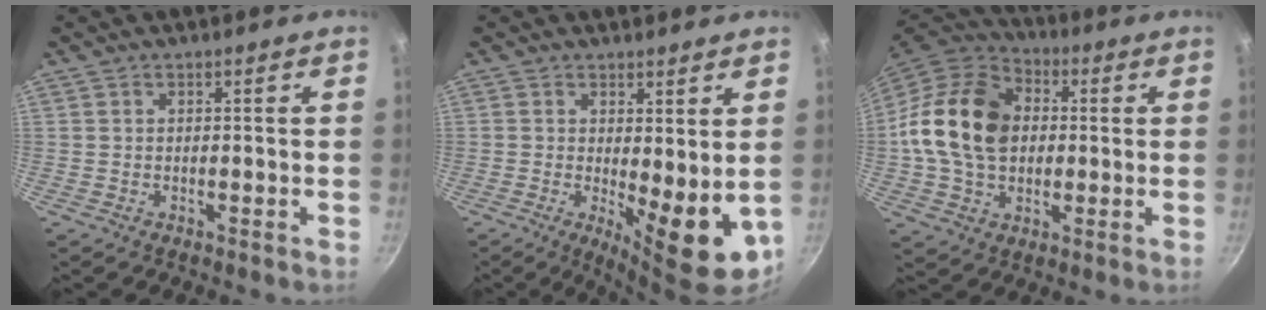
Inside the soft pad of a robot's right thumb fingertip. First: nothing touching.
{"total": 9.7, "force": [-0.2, 3.5, 9.0], "torque": [-0.109, -0.016, 0.008]}
{"total": 19.0, "force": [1.4, 14.1, 12.6], "torque": [-0.210, 0.025, 0.015]}